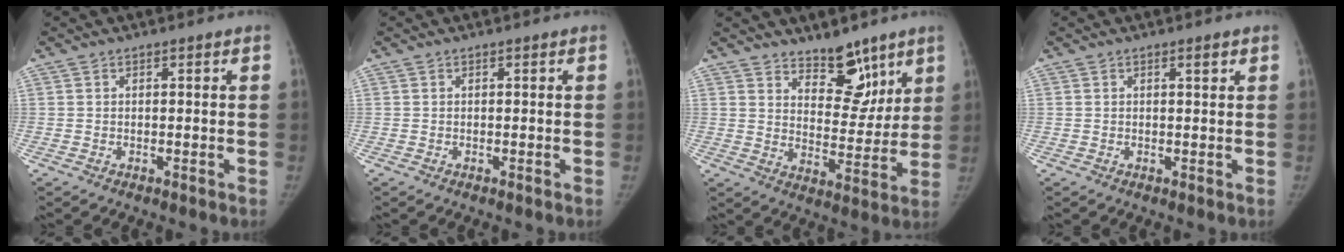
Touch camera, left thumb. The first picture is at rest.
{"total": 0.0}
{"total": 11.0, "force": [8.0, 5.4, 5.2], "torque": [-0.032, -0.060, 0.133]}
{"total": 1.3, "force": [0.8, 0.3, 1.0], "torque": [-0.011, -0.003, 0.011]}